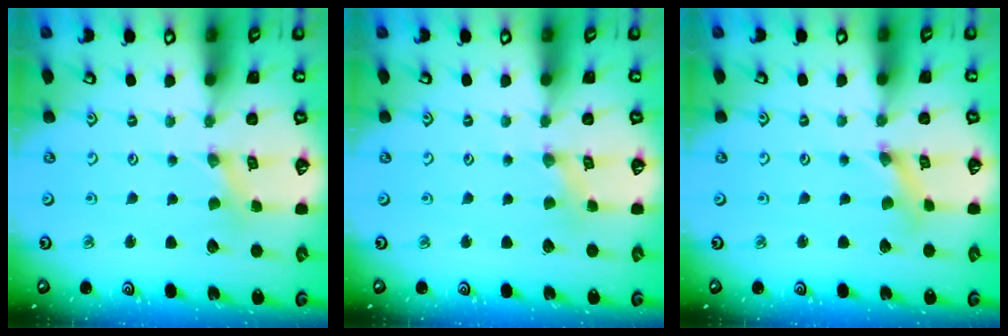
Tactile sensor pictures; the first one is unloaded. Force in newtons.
{"total": 0.7, "press": 0.7, "slide": 0.2}
{"total": 1.6, "press": 1.5, "slide": 0.3}